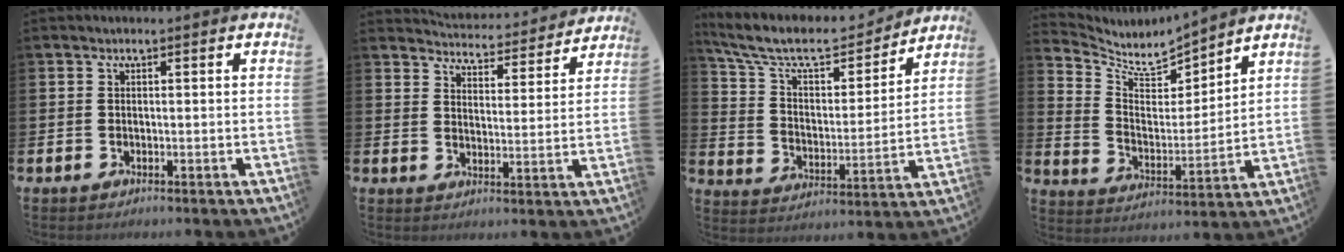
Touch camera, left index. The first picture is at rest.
{"total": 4.6, "force": [4.5, 0.5, 0.1], "torque": [-0.020, -0.039, 0.077]}
{"total": 10.0, "force": [8.8, 3.0, 3.8], "torque": [-0.111, -0.058, 0.148]}
{"total": 6.1, "force": [5.7, 1.8, 1.1], "torque": [-0.060, -0.049, 0.098]}